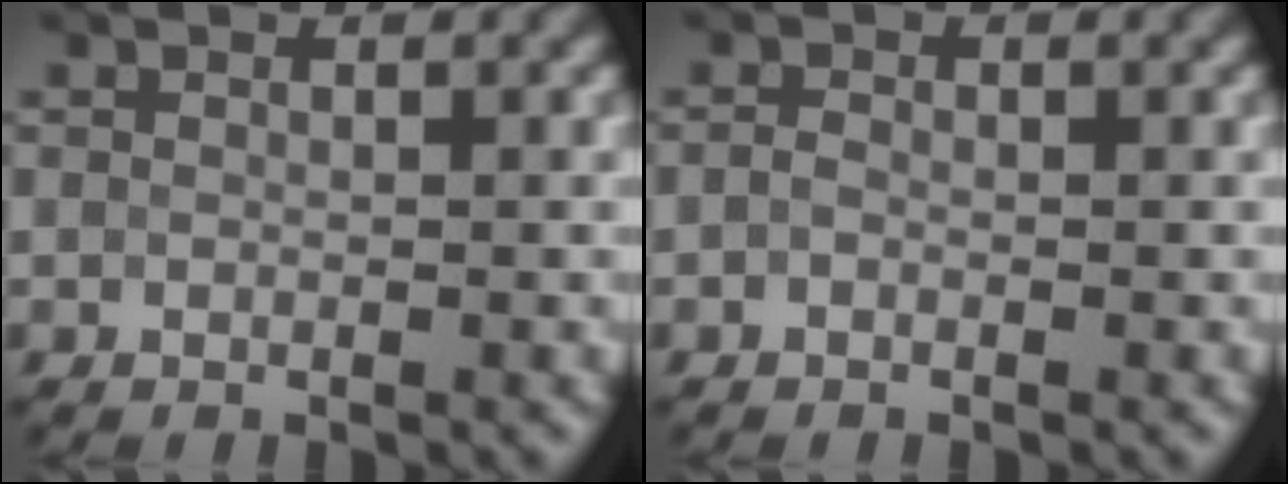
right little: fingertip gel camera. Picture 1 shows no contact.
{"total": 0.6, "force": [-0.4, 0.3, 0.3], "torque": [-0.005, -0.001, -0.009]}